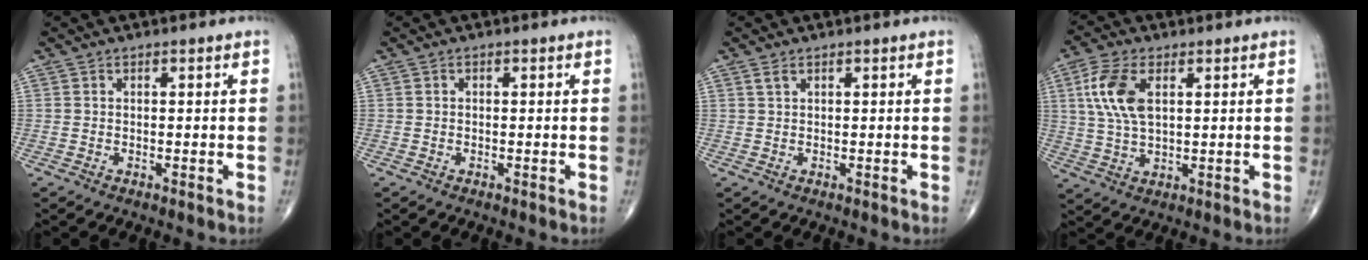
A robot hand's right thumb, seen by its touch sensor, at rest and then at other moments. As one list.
[{"total": 0.0}, {"total": 1.1, "force": [0.7, 0.4, 0.7], "torque": [-0.012, 0.004, 0.017]}, {"total": 9.8, "force": [2.8, 5.0, 7.9], "torque": [-0.172, -0.002, 0.056]}]